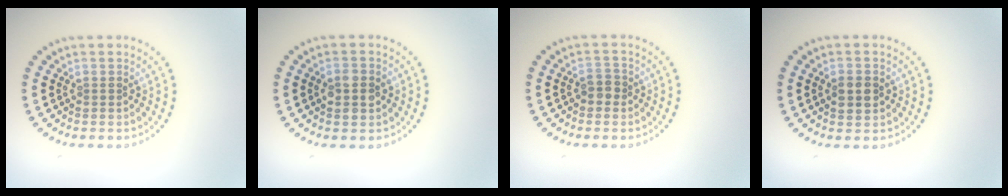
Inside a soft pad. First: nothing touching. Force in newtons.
{"total": 2.7, "press": 2.7, "slide": 0.1}
{"total": 1.4, "press": 1.4, "slide": 0.5}
{"total": 2.6, "press": 2.6, "slide": 0.2}